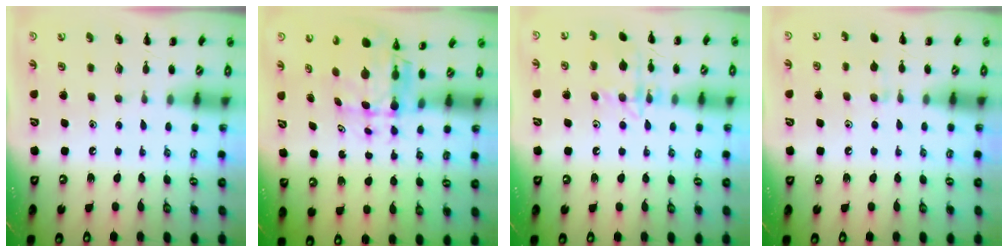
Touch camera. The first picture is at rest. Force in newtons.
{"total": 6.1, "press": 5.7, "slide": 2.2}
{"total": 12.3, "press": 12.3, "slide": 0.5}
{"total": 6.7, "press": 6.2, "slide": 2.5}